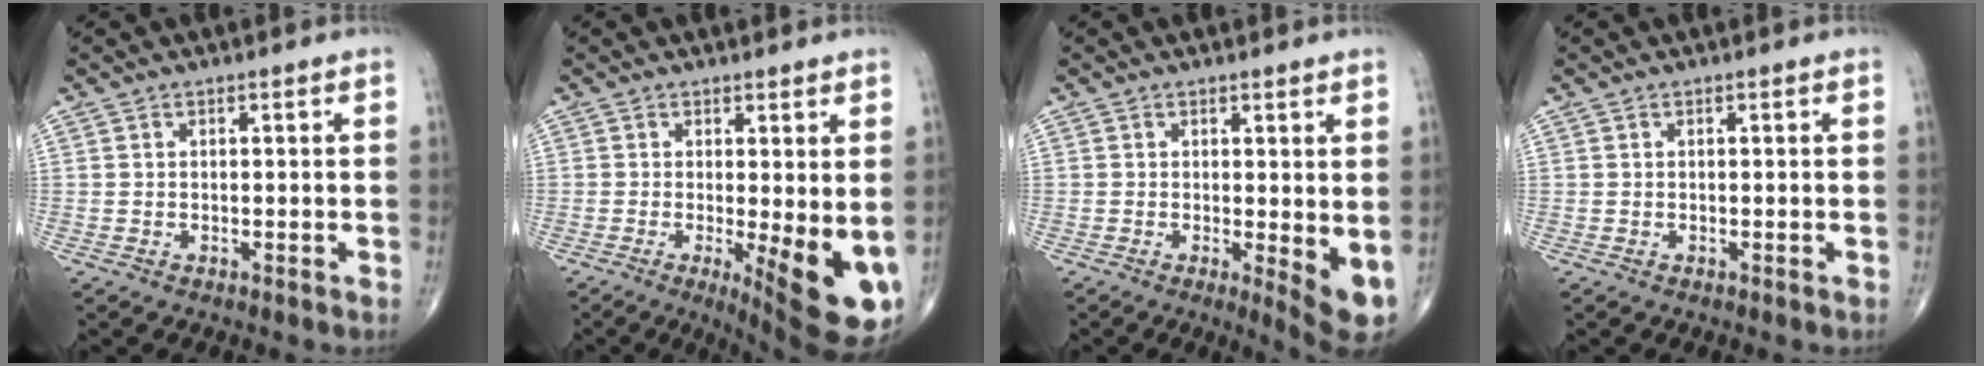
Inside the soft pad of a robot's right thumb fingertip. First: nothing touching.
{"total": 11.9, "force": [-1.9, 3.4, 11.3], "torque": [-0.148, -0.026, -0.016]}
{"total": 6.1, "force": [-0.2, 1.7, 5.8], "torque": [-0.075, -0.015, 0.001]}
{"total": 0.0}